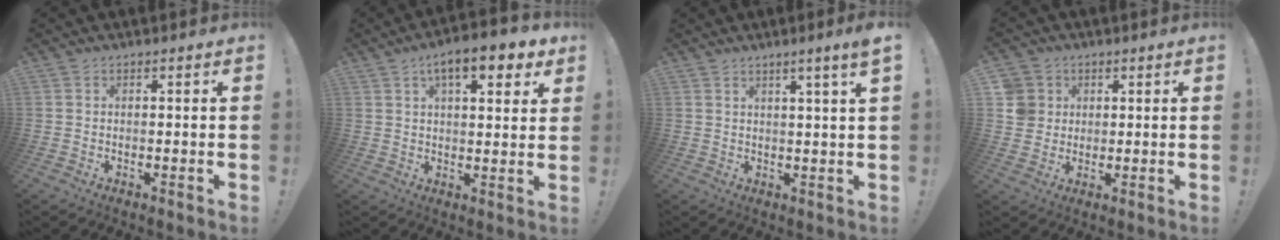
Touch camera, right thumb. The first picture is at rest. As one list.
[{"total": 10.6, "force": [5.6, 3.5, 8.3], "torque": [-0.120, -0.018, 0.089]}, {"total": 4.4, "force": [2.5, -0.8, 3.5], "torque": [-0.051, -0.013, 0.035]}, {"total": 6.5, "force": [1.7, 6.1, 1.4], "torque": [-0.024, -0.005, 0.036]}]